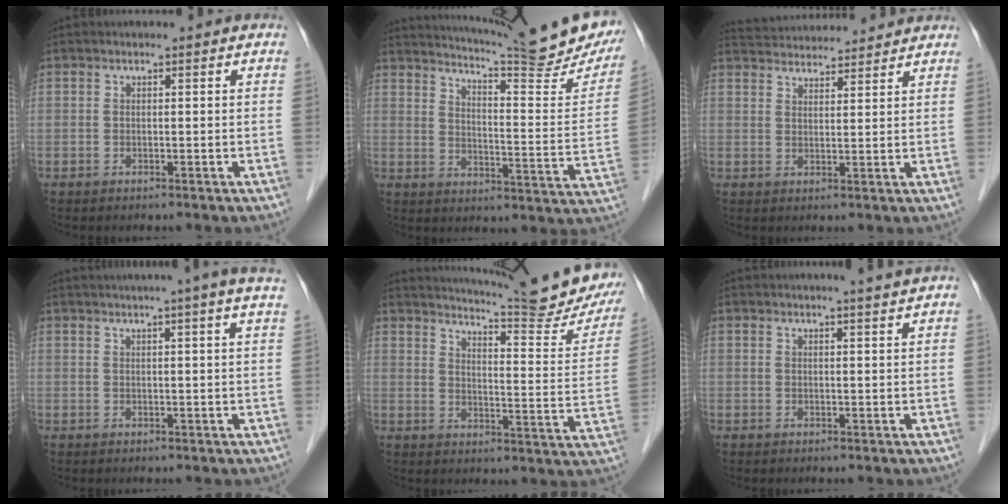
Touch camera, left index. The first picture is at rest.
{"total": 22.4, "force": [20.3, 1.3, 9.4], "torque": [-0.142, -0.071, 0.252]}
{"total": 11.7, "force": [11.3, 1.4, 2.7], "torque": [-0.049, 0.034, 0.164]}
{"total": 7.9, "force": [6.3, -1.6, 4.4], "torque": [-0.054, 0.019, 0.062]}
{"total": 21.3, "force": [19.6, 0.4, 8.5], "torque": [-0.125, -0.082, 0.235]}
{"total": 3.8, "force": [3.2, -0.8, 1.8], "torque": [-0.024, 0.004, 0.035]}